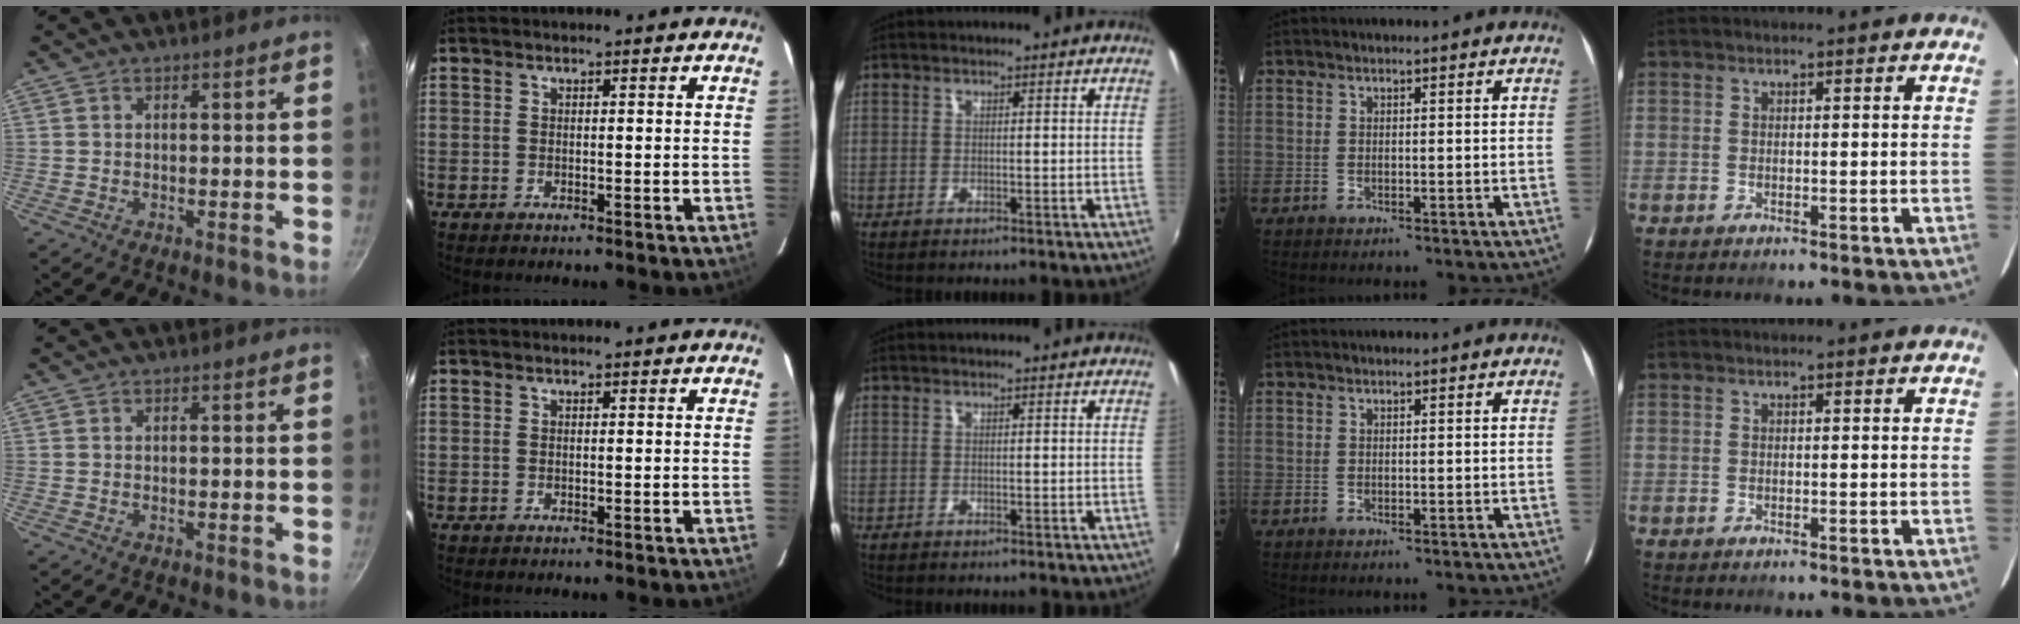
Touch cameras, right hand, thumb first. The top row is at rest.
{}